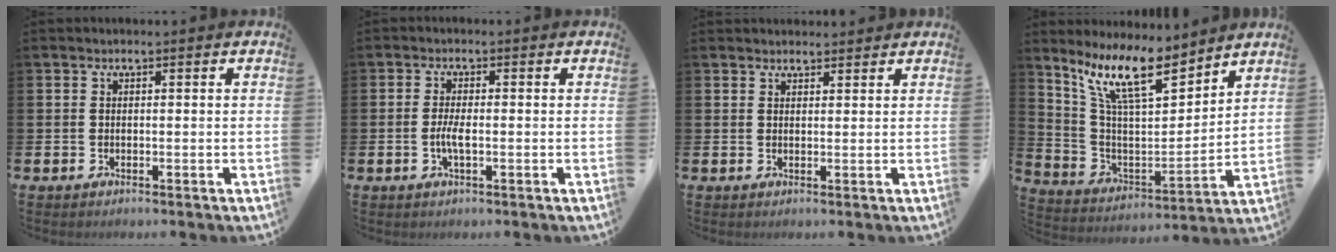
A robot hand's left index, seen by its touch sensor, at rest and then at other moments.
{"total": 2.5, "force": [-0.5, 0.7, 2.3], "torque": [-0.045, -0.005, -0.013]}
{"total": 1.9, "force": [1.8, 0.6, 0.0], "torque": [0.009, -0.007, 0.032]}
{"total": 12.6, "force": [9.7, 3.6, 7.1], "torque": [-0.166, -0.046, 0.172]}